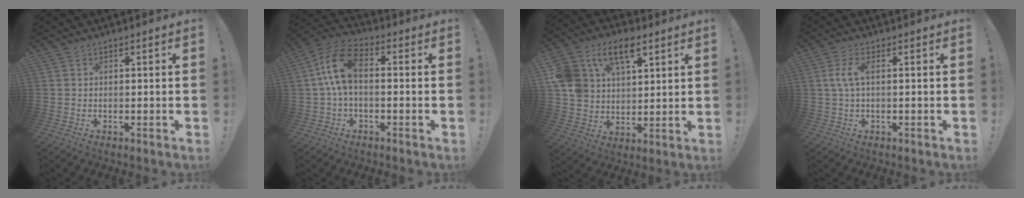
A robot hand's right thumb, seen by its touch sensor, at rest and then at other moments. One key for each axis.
{"total": 11.9, "fx": 1.1, "fy": 6.4, "fz": 10.0, "tx": -0.192, "ty": 0.011, "tz": 0.024}
{"total": 14.5, "fx": 7.9, "fy": 9.4, "fz": 7.7, "tx": -0.153, "ty": -0.027, "tz": 0.149}
{"total": 4.9, "fx": 0.6, "fy": 1.5, "fz": 4.6, "tx": -0.089, "ty": -0.001, "tz": 0.008}